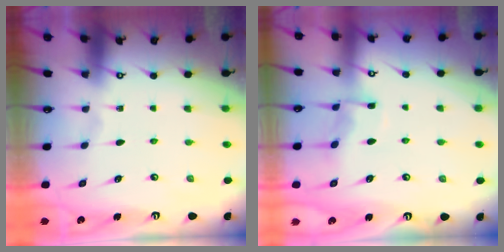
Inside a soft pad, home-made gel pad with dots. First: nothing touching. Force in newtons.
{"total": 7.3, "press": 7.2, "slide": 0.6}